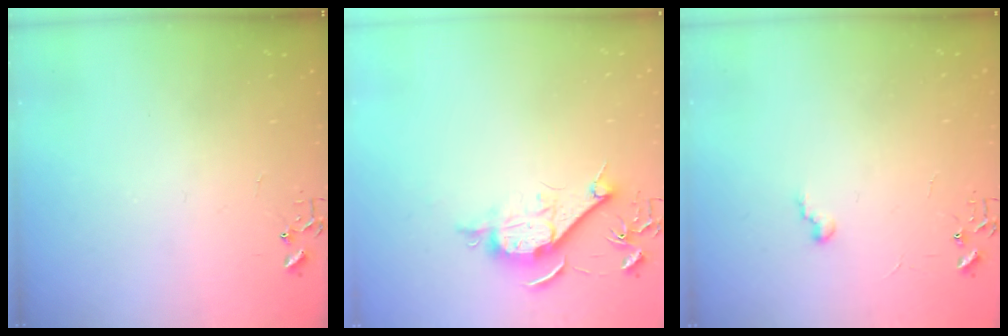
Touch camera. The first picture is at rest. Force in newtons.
{"total": 9.5, "press": 9.5, "slide": 0.9}
{"total": 5.7, "press": 5.7, "slide": 0.5}